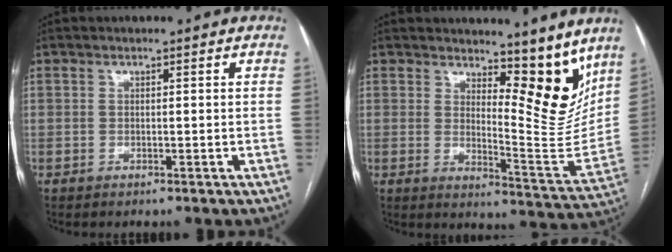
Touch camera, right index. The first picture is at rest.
{"total": 11.5, "force": [8.5, 3.3, 6.9], "torque": [-0.080, -0.037, 0.123]}